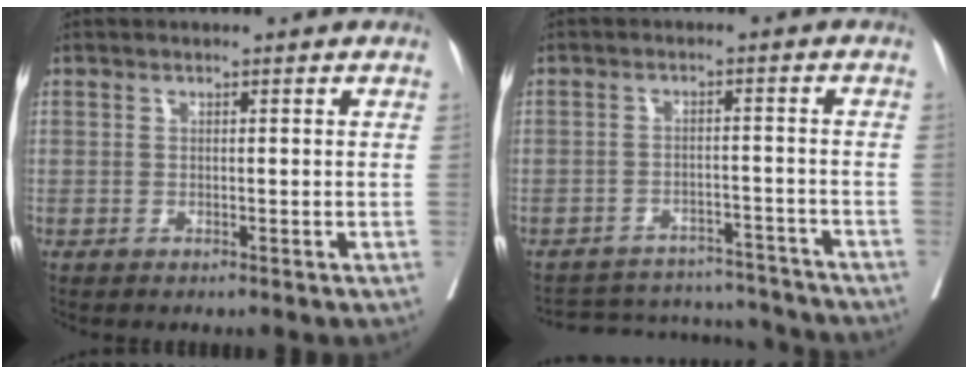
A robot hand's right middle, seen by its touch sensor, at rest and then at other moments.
{"total": 12.7, "force": [-12.3, 3.0, 1.3], "torque": [-0.019, 0.020, -0.159]}